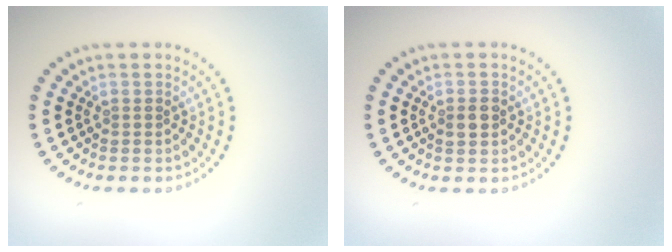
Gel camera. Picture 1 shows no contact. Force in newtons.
{"total": 1.4, "press": 1.4, "slide": 0.1}